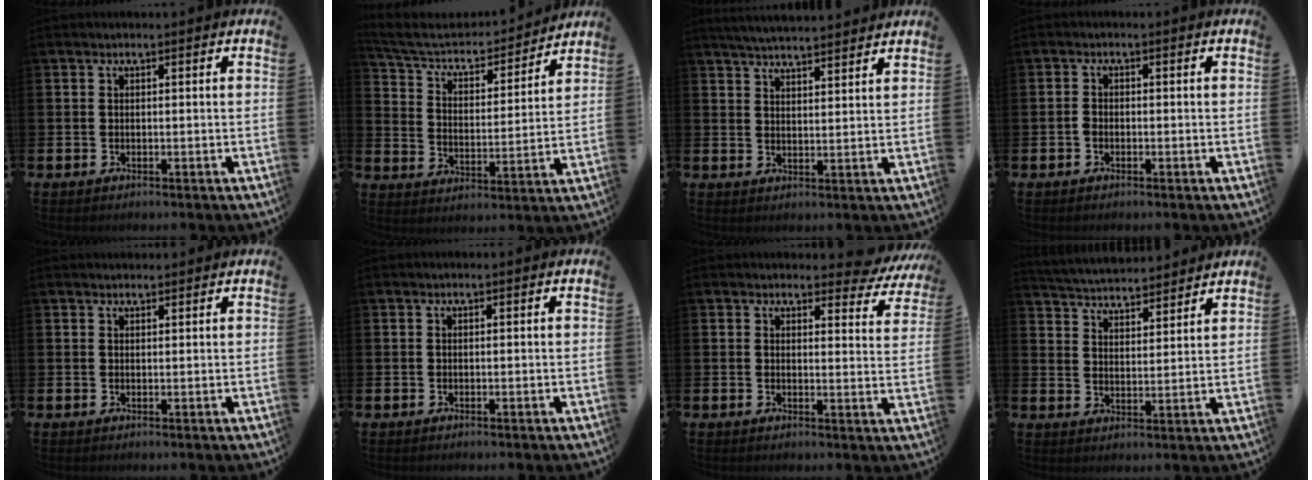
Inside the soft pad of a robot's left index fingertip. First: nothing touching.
{"total": 6.8, "force": [6.2, 2.1, 1.5], "torque": [-0.065, -0.051, 0.104]}
{"total": 4.7, "force": [4.7, 0.0, 0.4], "torque": [-0.021, -0.025, 0.085]}
{"total": 1.3, "force": [-0.5, 0.9, 0.7], "torque": [-0.008, 0.003, -0.013]}
{"total": 1.3, "force": [1.2, 0.4, 0.0], "torque": [0.013, -0.003, 0.020]}
{"total": 0.0}
{"total": 3.1, "force": [2.8, 1.2, 0.5], "torque": [0.004, -0.022, 0.044]}
{"total": 4.6, "force": [4.5, 0.7, -0.1], "torque": [-0.016, -0.033, 0.078]}